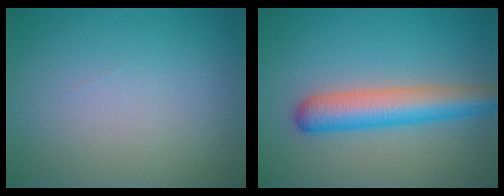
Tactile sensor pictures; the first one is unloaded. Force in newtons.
{"total": 5.3, "press": 5.3, "slide": 0.2}